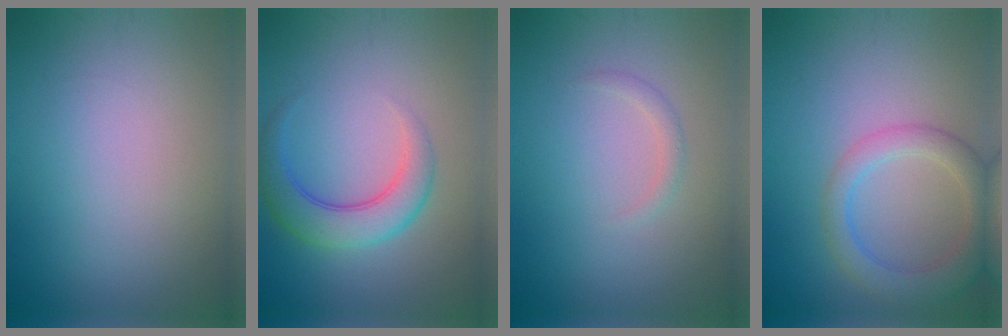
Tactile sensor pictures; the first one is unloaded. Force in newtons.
{"total": 5.9, "press": 5.9, "slide": 0.3}
{"total": 1.0, "press": 1.0, "slide": 0.0}
{"total": 4.2, "press": 4.2, "slide": 0.2}